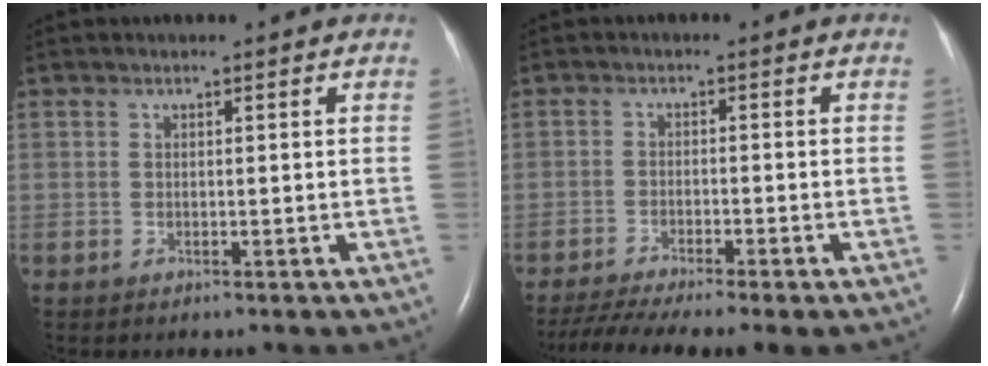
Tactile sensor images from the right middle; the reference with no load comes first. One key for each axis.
{"total": 10.5, "fx": -8.5, "fy": 0.2, "fz": 6.1, "tx": -0.097, "ty": -0.016, "tz": -0.136}